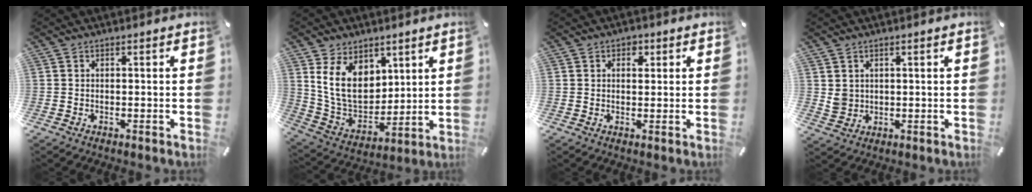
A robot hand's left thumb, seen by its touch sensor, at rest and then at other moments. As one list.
[{"total": 13.9, "force": [5.6, 10.4, 7.3], "torque": [-0.160, -0.028, 0.108]}, {"total": 2.6, "force": [0.9, 2.1, 1.3], "torque": [-0.004, -0.003, 0.009]}, {"total": 3.4, "force": [1.3, 3.1, 0.4], "torque": [-0.007, 0.001, 0.025]}]